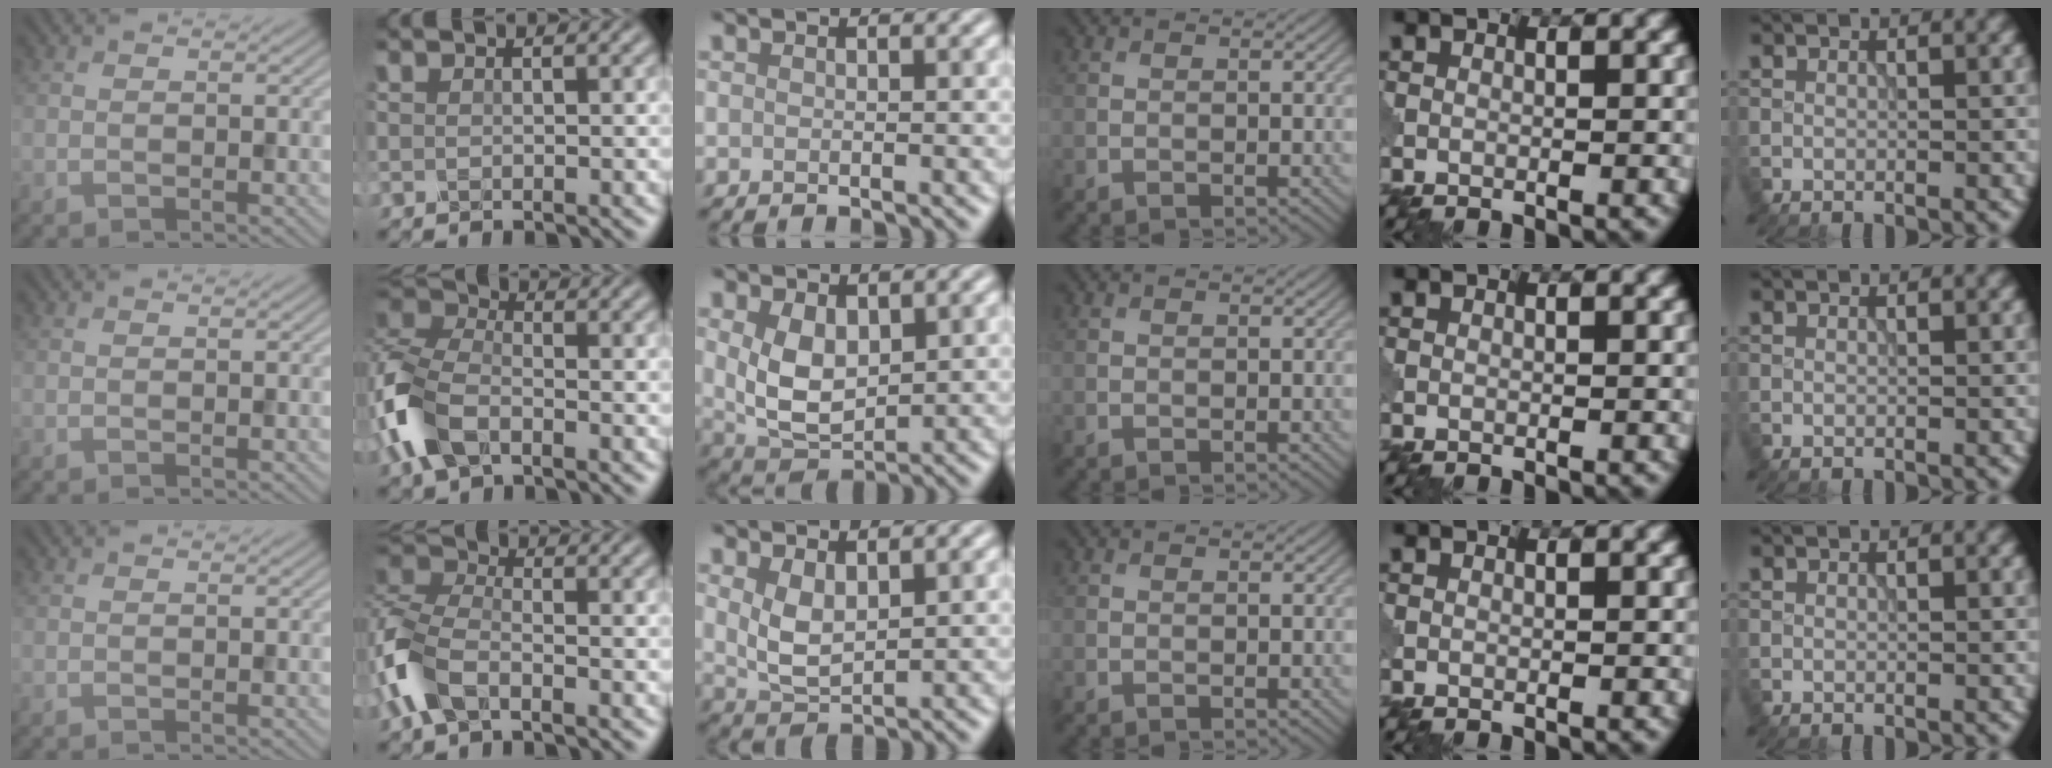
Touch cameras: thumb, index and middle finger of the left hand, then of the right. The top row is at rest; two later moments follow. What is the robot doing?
{"motion": "close", "object": "eyeshadow palette"}